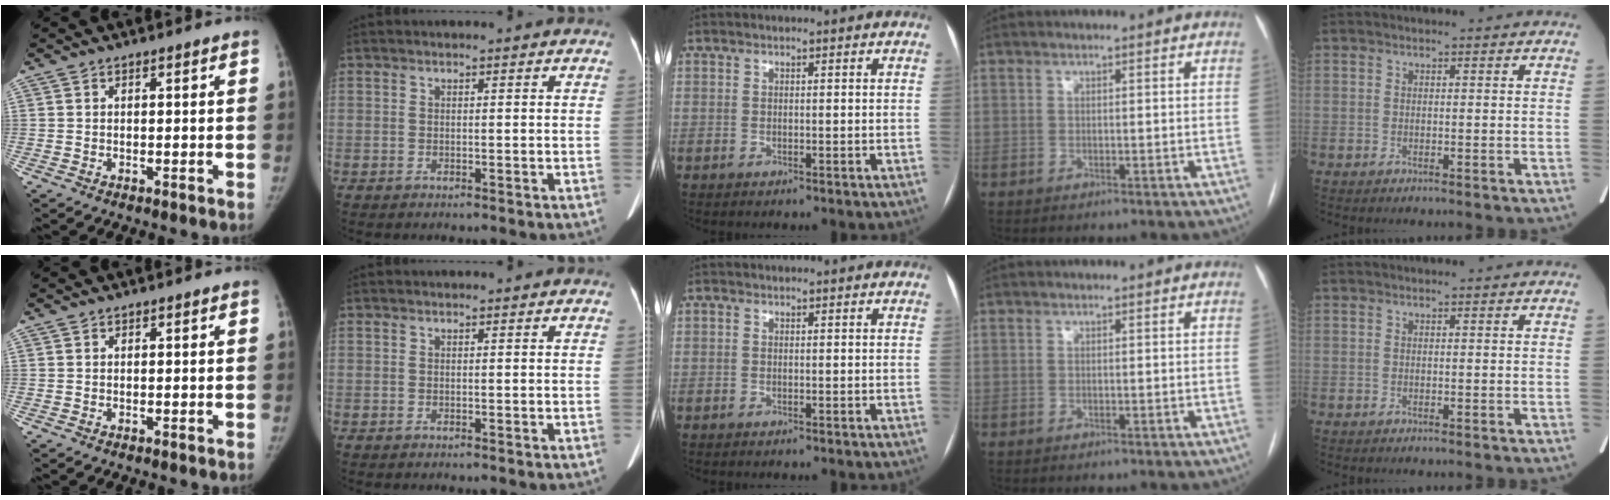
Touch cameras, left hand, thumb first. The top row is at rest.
{}